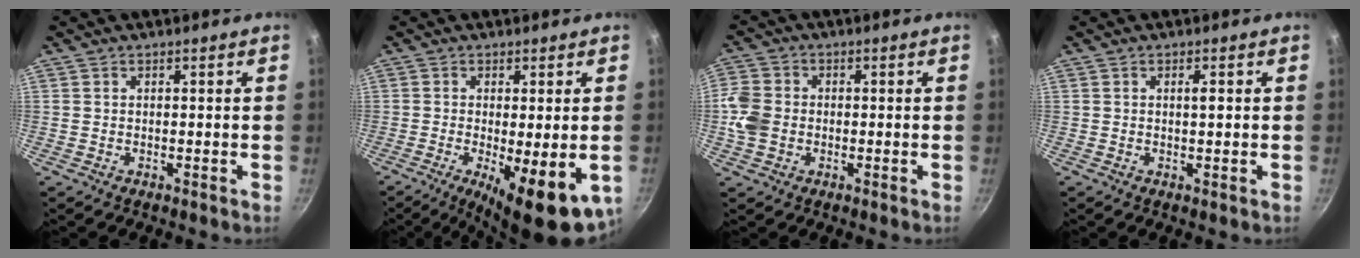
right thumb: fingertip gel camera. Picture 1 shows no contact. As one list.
[{"total": 12.4, "force": [-3.5, 3.6, 11.3], "torque": [-0.161, -0.016, -0.043]}, {"total": 6.7, "force": [-1.0, 5.5, 3.7], "torque": [-0.070, 0.009, -0.031]}, {"total": 1.7, "force": [0.3, 0.4, 1.7], "torque": [-0.025, 0.000, 0.004]}]